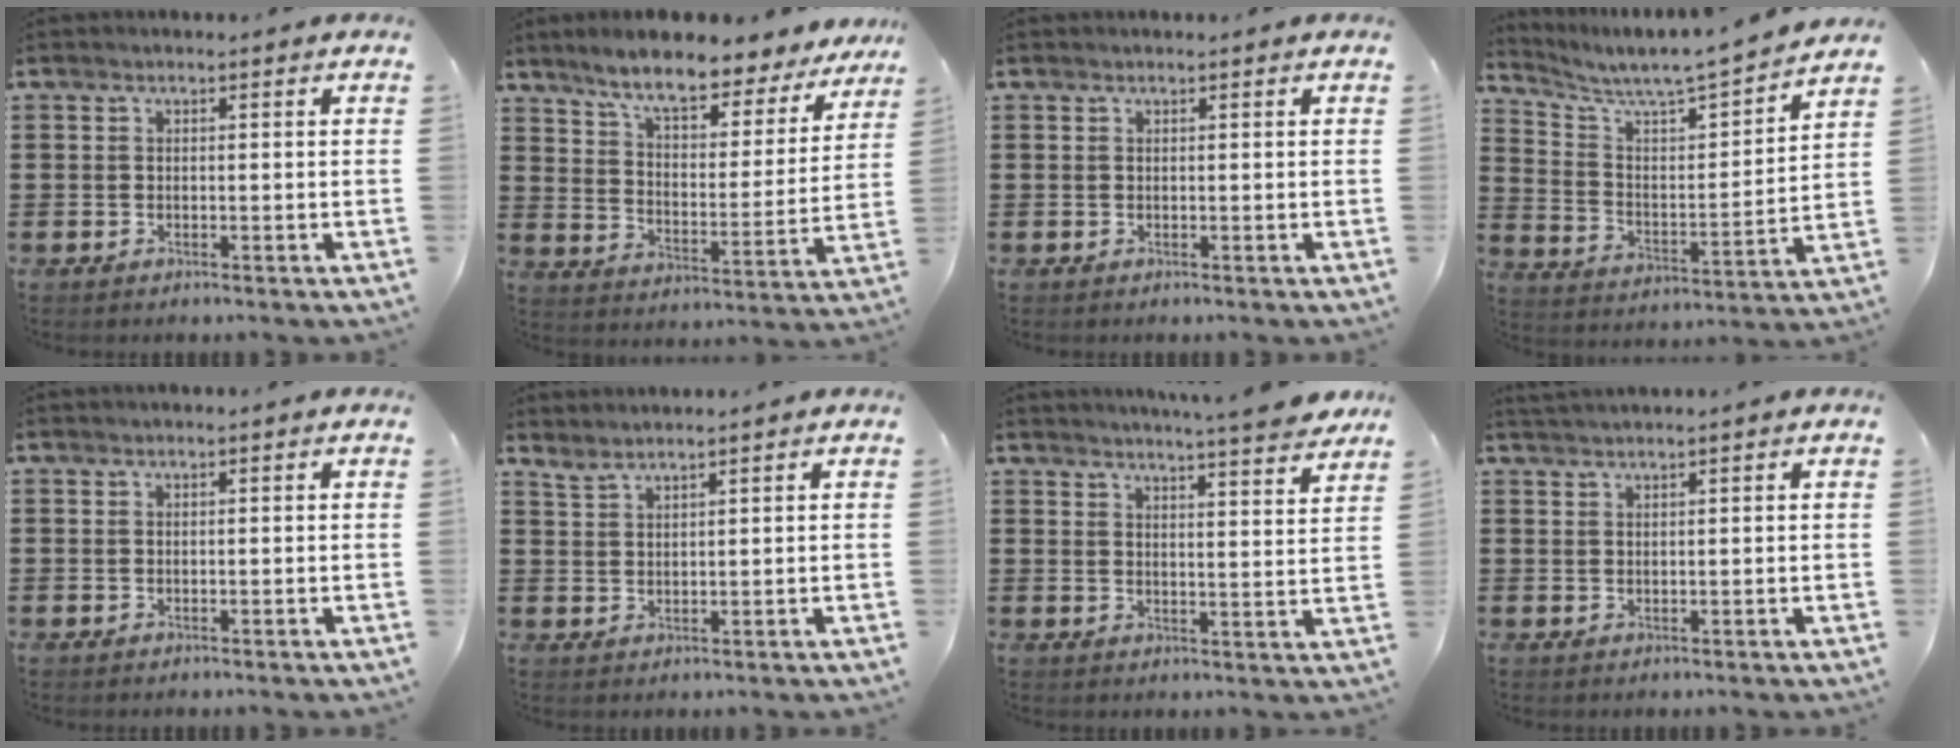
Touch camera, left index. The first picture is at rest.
{"total": 8.2, "force": [7.1, 1.0, 4.0], "torque": [-0.097, -0.040, 0.116]}
{"total": 0.0}
{"total": 5.0, "force": [4.8, -0.2, 1.6], "torque": [-0.058, -0.050, 0.070]}
{"total": 0.0}
{"total": 1.9, "force": [1.8, -0.2, 0.1], "torque": [-0.007, -0.003, 0.037]}
{"total": 5.3, "force": [5.0, -0.6, 1.7], "torque": [-0.036, -0.032, 0.084]}
{"total": 1.2, "force": [1.1, -0.3, 0.4], "torque": [-0.008, -0.001, 0.022]}